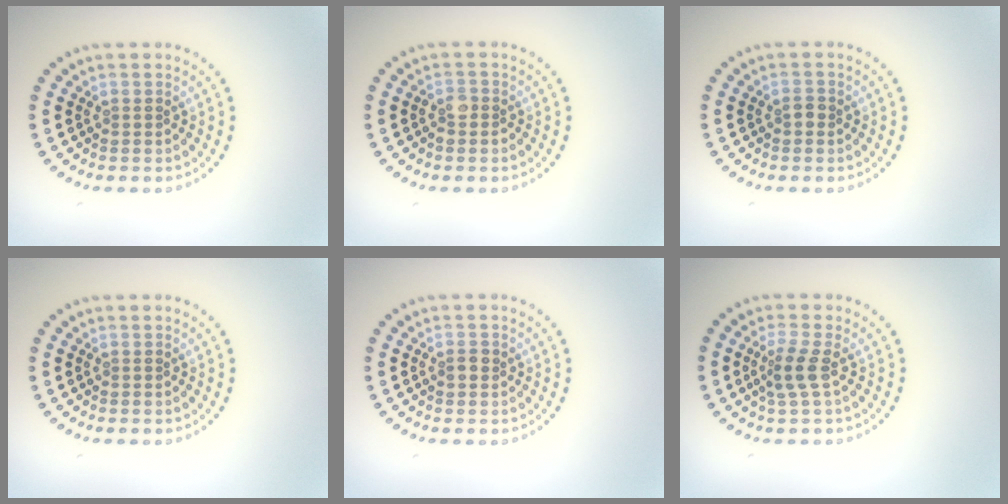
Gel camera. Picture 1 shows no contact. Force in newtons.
{"total": 1.4, "press": 1.3, "slide": 0.7}
{"total": 0.8, "press": 0.8, "slide": 0.1}
{"total": 0.0}
{"total": 1.1, "press": 1.1, "slide": 0.0}
{"total": 2.3, "press": 2.0, "slide": 1.1}